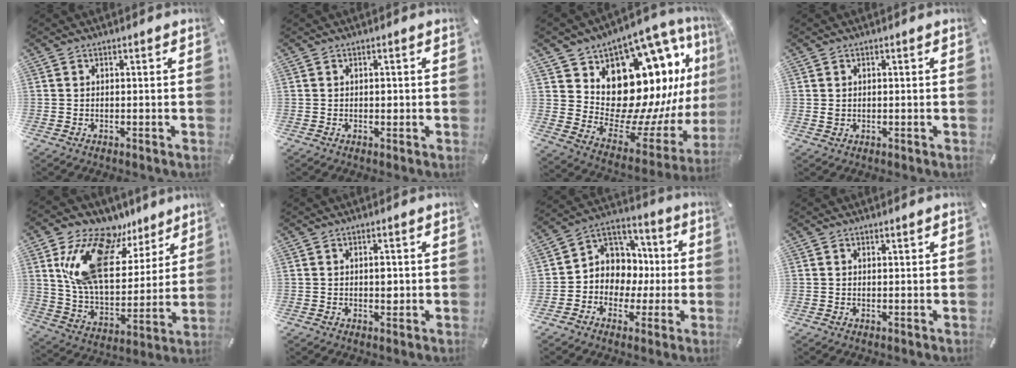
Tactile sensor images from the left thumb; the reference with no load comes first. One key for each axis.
{"total": 1.1, "fx": -0.1, "fy": 0.8, "fz": 0.8, "tx": -0.017, "ty": 0.002, "tz": -0.003}
{"total": 17.7, "fx": 7.3, "fy": 12.1, "fz": 10.6, "tx": -0.141, "ty": -0.112, "tz": 0.145}
{"total": 0.9, "fx": 0.1, "fy": 0.9, "fz": 0.3, "tx": -0.006, "ty": 0.004, "tz": 0.002}
{"total": 20.1, "fx": 10.4, "fy": 12.4, "fz": 11.9, "tx": -0.220, "ty": -0.048, "tz": 0.185}
{"total": 2.6, "fx": 0.1, "fy": 1.6, "fz": 2.1, "tx": -0.026, "ty": -0.003, "tz": -0.003}
{"total": 9.6, "fx": -1.2, "fy": 9.4, "fz": 1.4, "tx": -0.028, "ty": -0.006, "tz": -0.011}
{"total": 0.5, "fx": 0.3, "fy": 0.4, "fz": 0.2, "tx": -0.003, "ty": 0.001, "tz": 0.006}